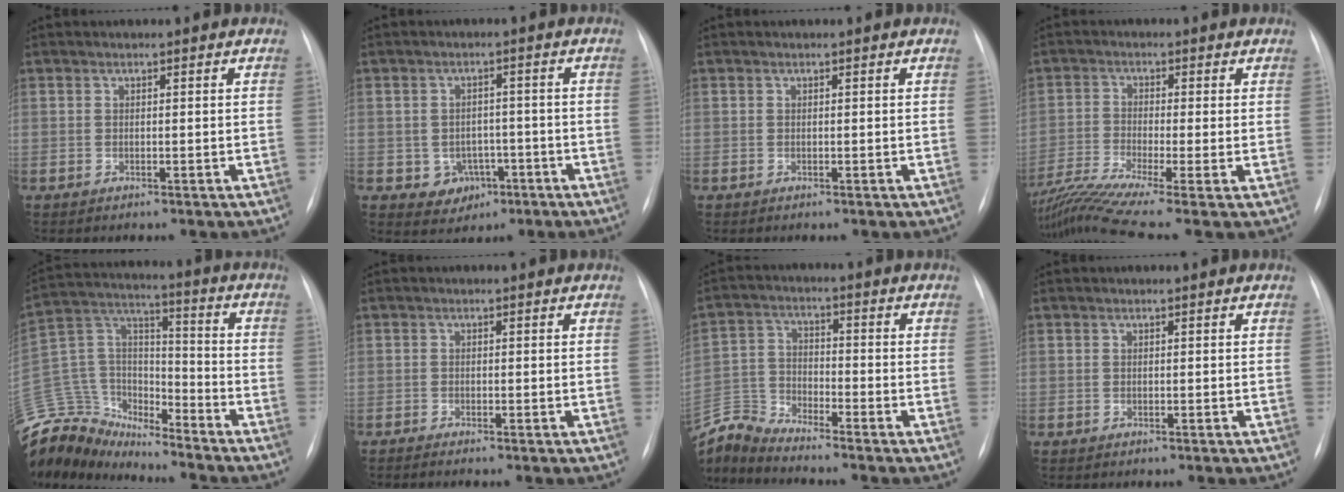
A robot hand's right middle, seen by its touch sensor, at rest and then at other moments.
{"total": 5.0, "force": [-2.0, 4.3, 1.6], "torque": [-0.017, 0.013, -0.016]}
{"total": 0.0}
{"total": 10.2, "force": [-7.4, -1.0, 7.0], "torque": [-0.143, -0.009, -0.134]}
{"total": 19.5, "force": [-18.2, 5.5, 4.3], "torque": [-0.095, 0.056, -0.319]}
{"total": 0.8, "force": [-0.6, -0.1, 0.4], "torque": [-0.006, -0.001, -0.013]}
{"total": 8.1, "force": [-8.0, -1.0, 0.3], "torque": [-0.016, 0.007, -0.162]}
{"total": 0.0}